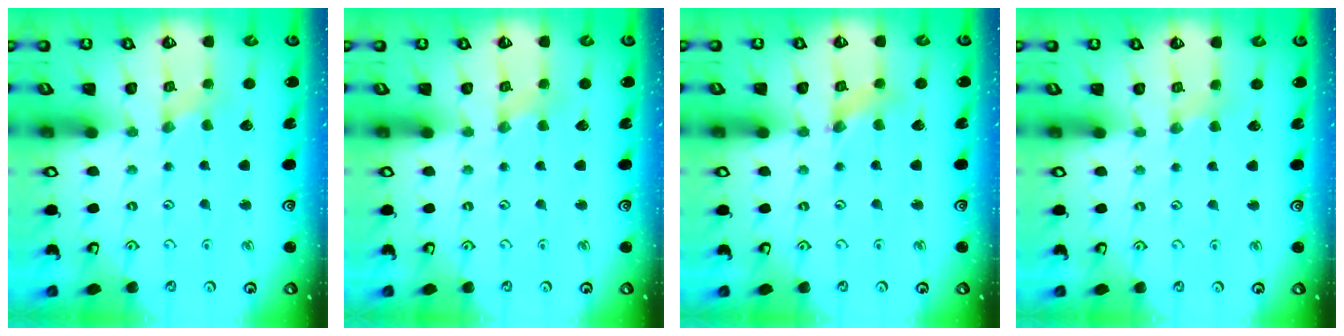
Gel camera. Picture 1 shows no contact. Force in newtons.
{"total": 1.8, "press": 1.8, "slide": 0.3}
{"total": 1.8, "press": 1.8, "slide": 0.3}
{"total": 1.6, "press": 1.5, "slide": 0.4}